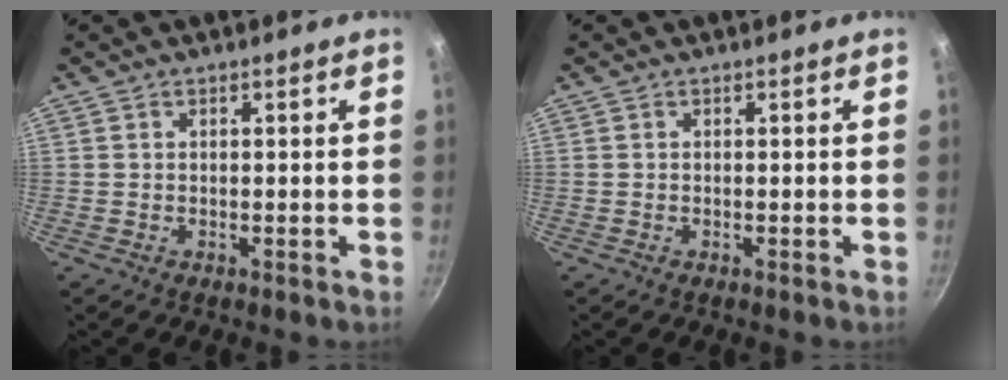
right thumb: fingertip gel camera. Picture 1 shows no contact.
{"total": 0.0}